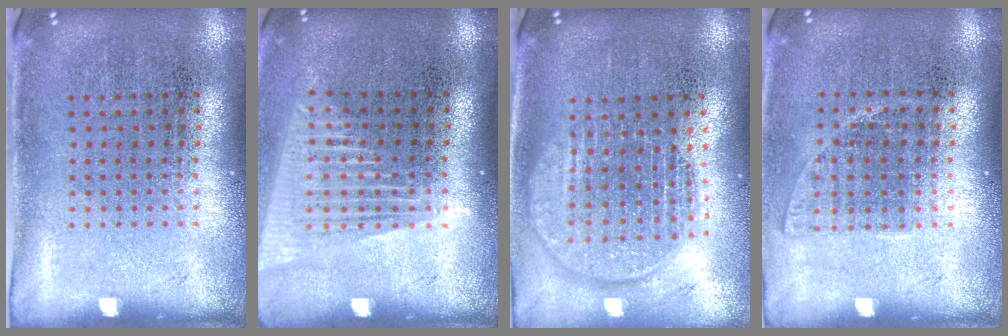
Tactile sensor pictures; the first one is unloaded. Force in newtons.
{"total": 1.6, "press": 1.4, "slide": 0.7}
{"total": 1.9, "press": 1.6, "slide": 1.0}
{"total": 1.0, "press": 0.9, "slide": 0.5}